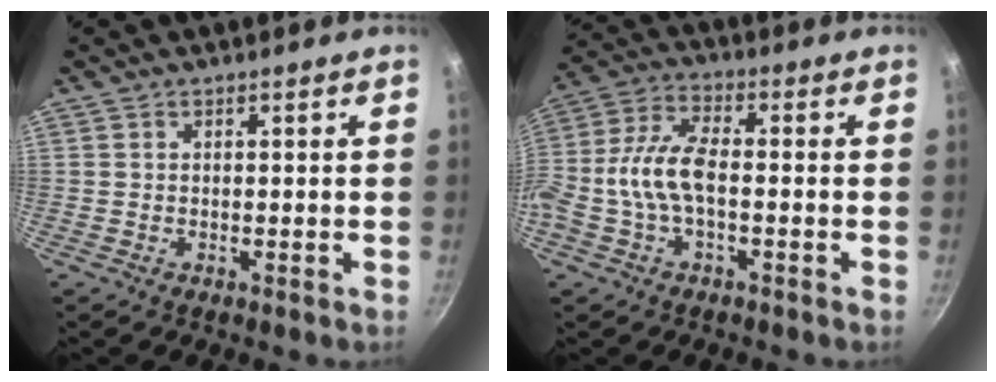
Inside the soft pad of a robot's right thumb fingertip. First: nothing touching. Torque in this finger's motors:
{"motor_torque": [0.35, 0.32, 0.77, 0.29, 0.09]}